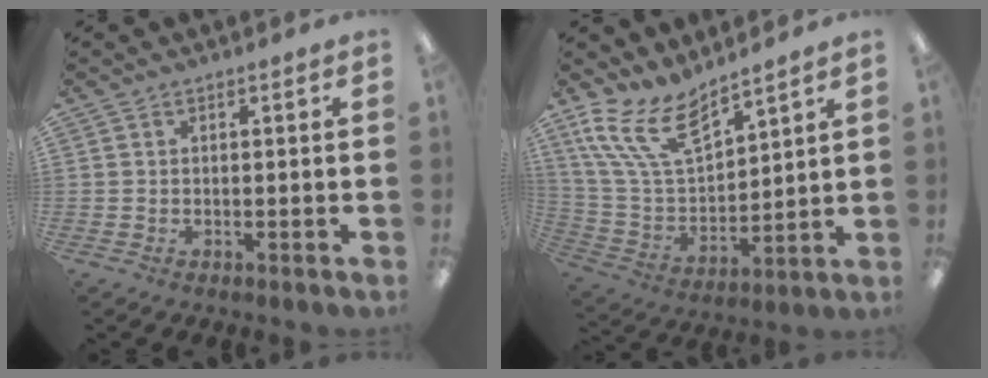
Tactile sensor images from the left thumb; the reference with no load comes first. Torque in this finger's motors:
{"motor_torque": [0.08, -0.08, 1.34, -1.43, 0.33]}